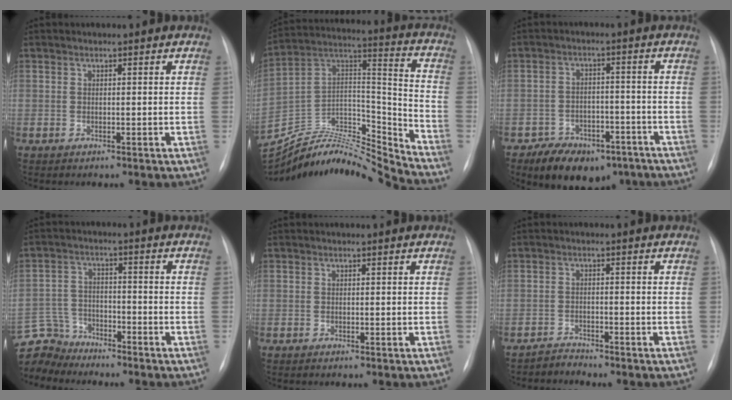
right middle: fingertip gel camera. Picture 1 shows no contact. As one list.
[{"total": 22.5, "force": [-22.1, -0.5, 3.9], "torque": [-0.073, 0.048, -0.369]}, {"total": 10.9, "force": [-7.5, 6.2, 5.0], "torque": [-0.068, 0.013, -0.111]}, {"total": 8.4, "force": [-8.0, 2.7, -0.5], "torque": [0.001, 0.013, -0.156]}, {"total": 0.0}, {"total": 1.9, "force": [-1.6, -0.3, -0.9], "torque": [0.025, -0.013, -0.030]}]